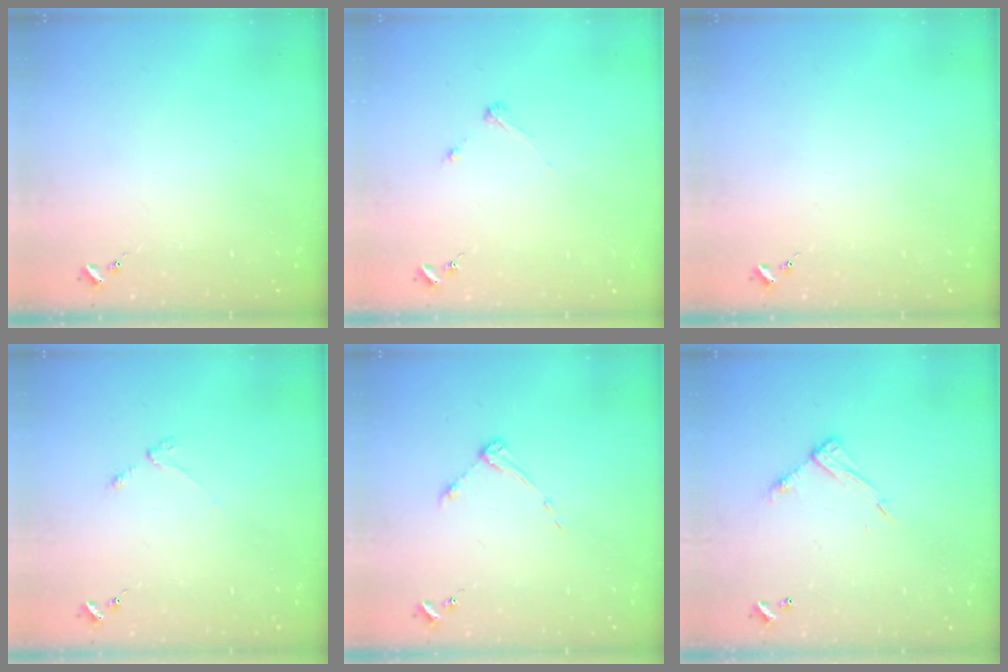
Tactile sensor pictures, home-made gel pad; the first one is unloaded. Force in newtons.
{"total": 3.2, "press": 3.2, "slide": 0.4}
{"total": 0.0}
{"total": 3.0, "press": 2.9, "slide": 0.5}
{"total": 4.3, "press": 4.3, "slide": 0.6}
{"total": 9.4, "press": 9.4, "slide": 0.5}